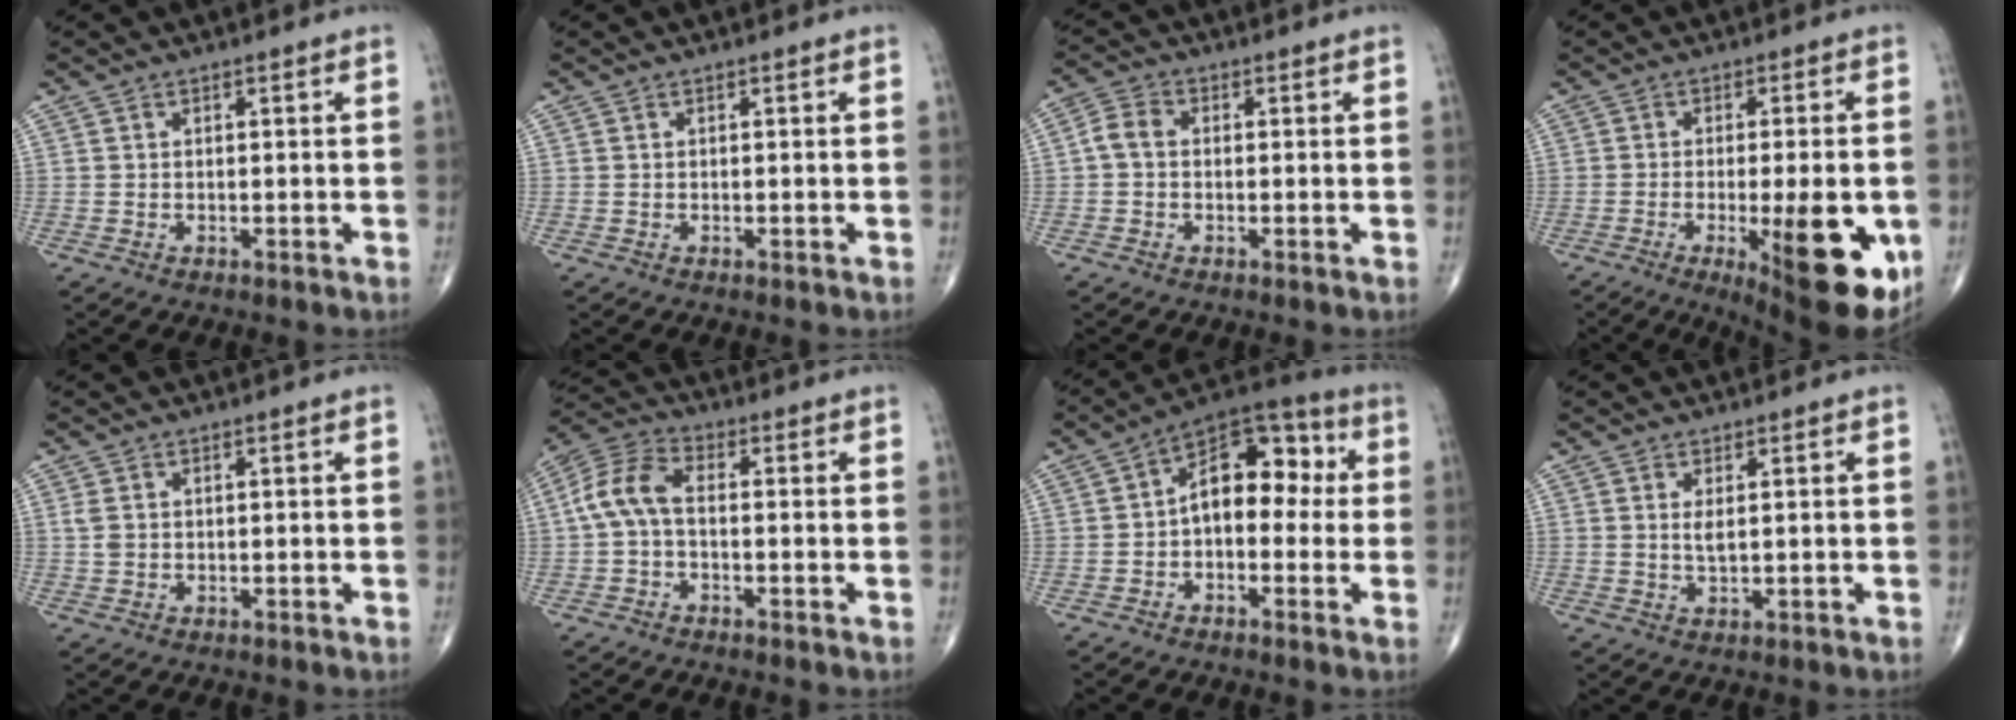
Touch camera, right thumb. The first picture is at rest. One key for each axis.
{"total": 0.0}
{"total": 3.9, "fx": 0.0, "fy": 2.9, "fz": 2.6, "tx": -0.046, "ty": 0.014, "tz": -0.009}
{"total": 17.6, "fx": -4.7, "fy": 5.3, "fz": 16.1, "tx": -0.185, "ty": -0.011, "tz": -0.046}
{"total": 1.7, "fx": 0.3, "fy": 1.2, "fz": 1.2, "tx": -0.033, "ty": 0.000, "tz": 0.009}
{"total": 7.7, "fx": -0.5, "fy": 4.2, "fz": 6.4, "tx": -0.136, "ty": 0.027, "tz": -0.022}
{"total": 12.7, "fx": 0.6, "fy": 7.8, "fz": 10.0, "tx": -0.113, "ty": 0.041, "tz": -0.008}
{"total": 2.2, "fx": 0.6, "fy": 0.7, "fz": 2.0, "tx": -0.040, "ty": -0.009, "tz": 0.016}